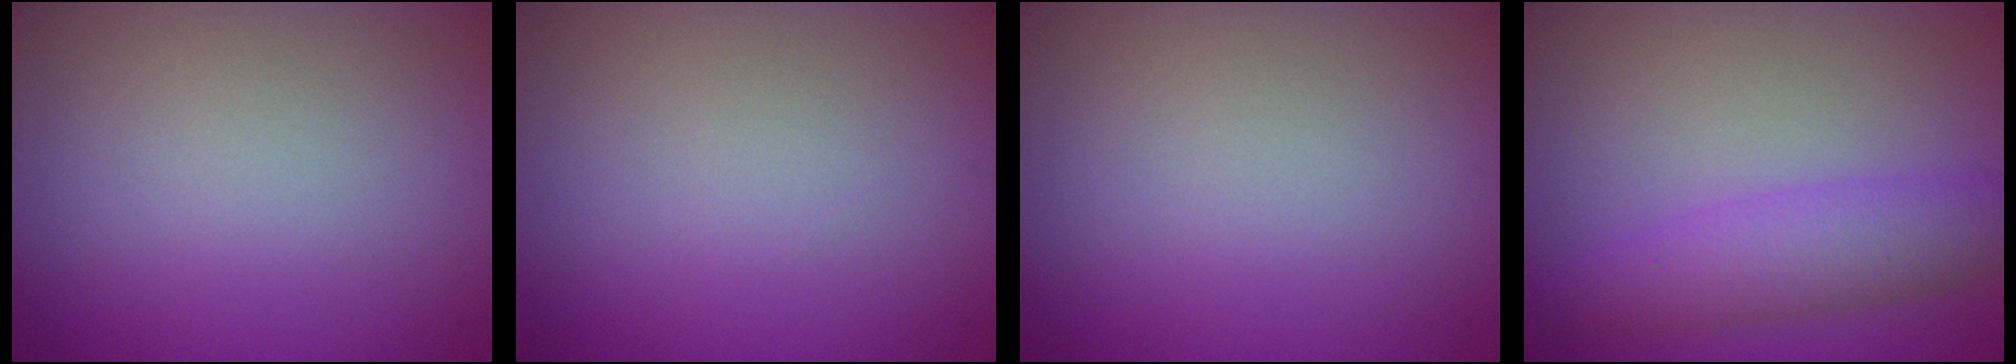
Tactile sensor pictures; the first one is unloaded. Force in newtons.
{"total": 0.0}
{"total": 0.0}
{"total": 4.5, "press": 4.5, "slide": 0.1}